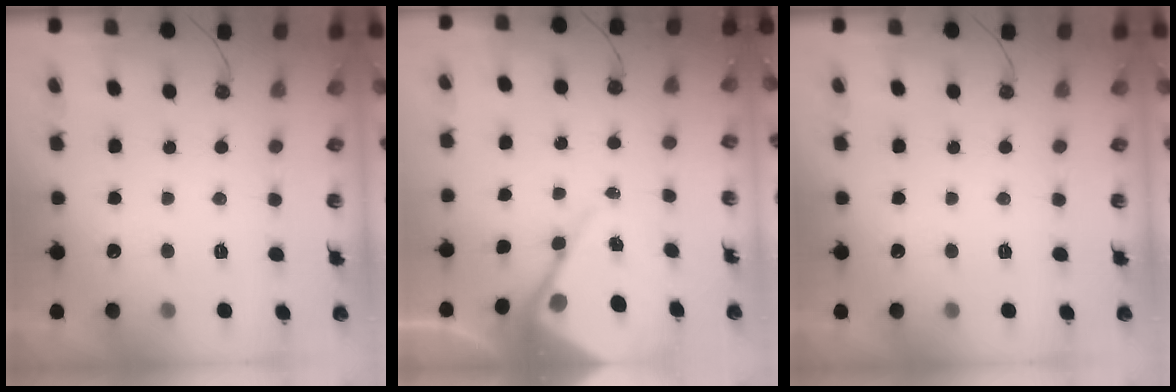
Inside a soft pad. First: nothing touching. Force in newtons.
{"total": 9.5, "press": 9.5, "slide": 1.0}
{"total": 0.0}